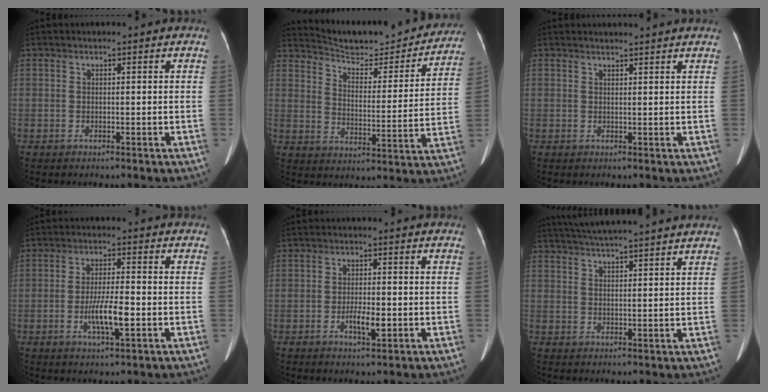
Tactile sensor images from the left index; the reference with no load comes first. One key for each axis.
{"total": 19.9, "fx": 18.8, "fy": 3.6, "fz": 5.6, "tx": -0.075, "ty": -0.028, "tz": 0.248}
{"total": 3.8, "fx": 3.7, "fy": -0.1, "fz": 1.0, "tx": -0.017, "ty": 0.015, "tz": 0.041}
{"total": 6.0, "fx": -1.7, "fy": 0.9, "fz": 5.7, "tx": -0.109, "ty": -0.006, "tz": -0.030}
{"total": 3.6, "fx": -1.1, "fy": 1.0, "fz": 3.3, "tx": -0.061, "ty": 0.000, "tz": -0.016}
{"total": 13.6, "fx": 12.3, "fy": -0.3, "fz": 5.9, "tx": -0.107, "ty": 0.027, "tz": 0.169}